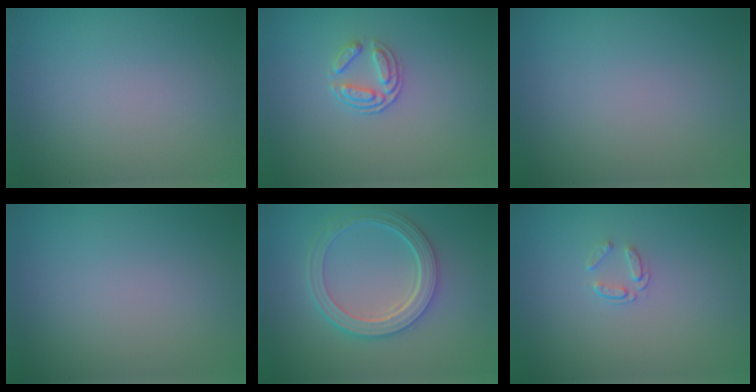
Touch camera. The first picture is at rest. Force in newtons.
{"total": 2.0, "press": 1.4, "slide": 1.4}
{"total": 0.0}
{"total": 0.0}
{"total": 4.9, "press": 3.9, "slide": 3.0}
{"total": 1.1, "press": 0.7, "slide": 0.9}